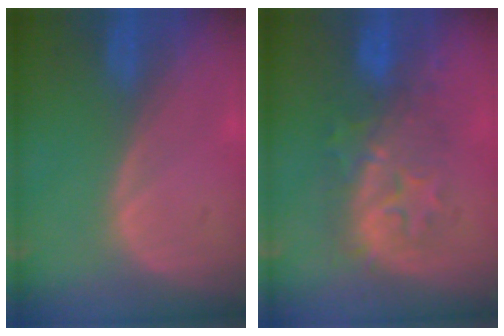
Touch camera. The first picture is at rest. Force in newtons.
{"total": 8.2, "press": 8.1, "slide": 1.0}